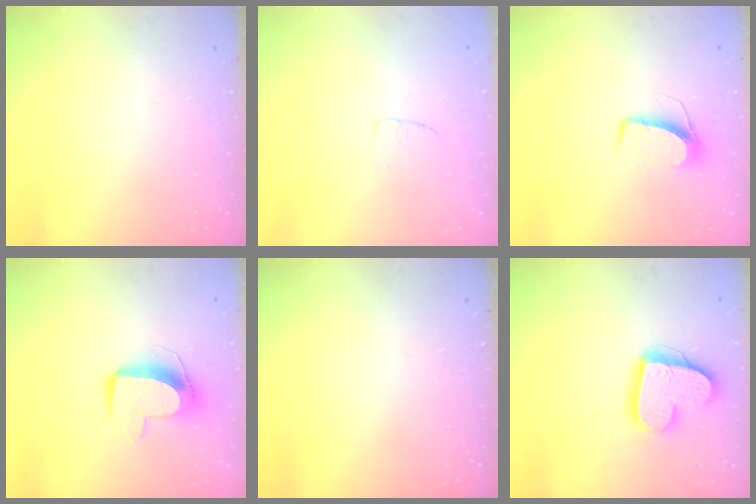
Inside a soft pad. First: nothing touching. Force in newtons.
{"total": 2.4, "press": 2.4, "slide": 0.1}
{"total": 7.8, "press": 7.8, "slide": 0.5}
{"total": 10.5, "press": 10.5, "slide": 0.3}
{"total": 0.0}
{"total": 15.6, "press": 15.5, "slide": 1.4}